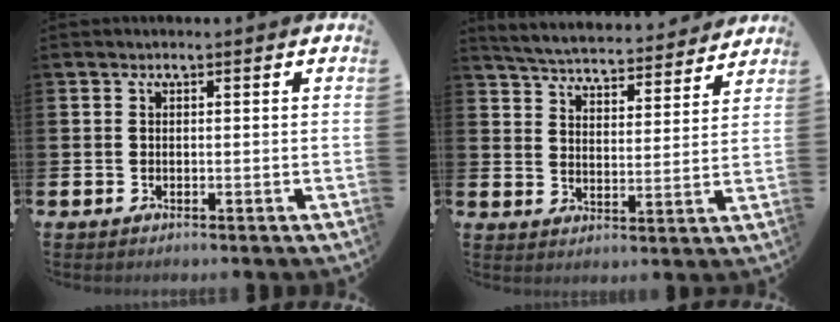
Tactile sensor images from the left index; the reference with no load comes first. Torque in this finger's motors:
{"motor_torque": [0.53, -1.61, 0.44, 0.07]}